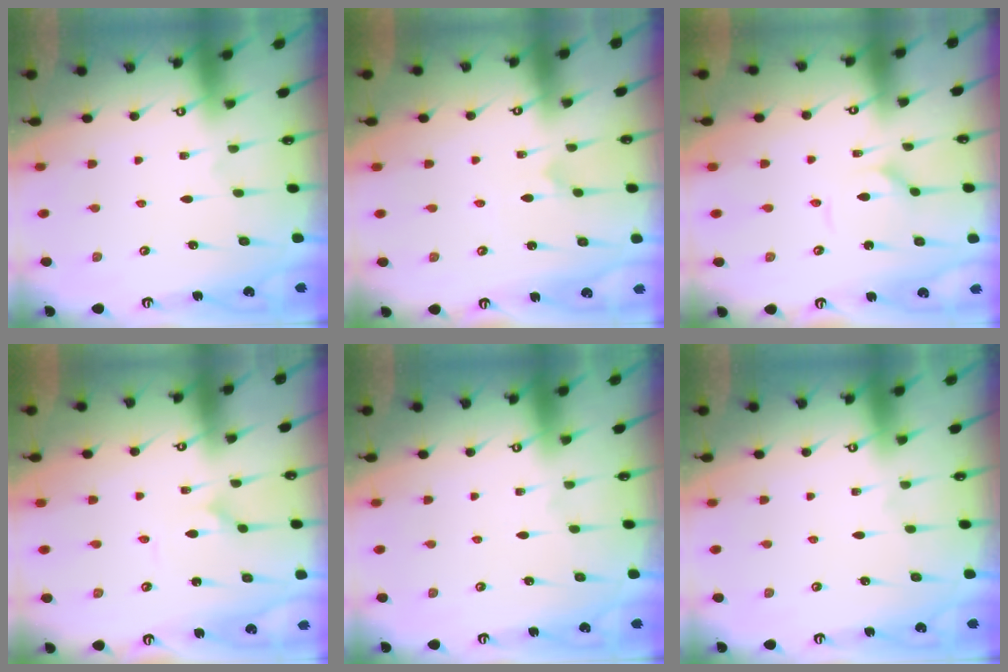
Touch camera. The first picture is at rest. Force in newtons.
{"total": 1.4, "press": 1.4, "slide": 0.1}
{"total": 2.4, "press": 2.4, "slide": 0.3}
{"total": 1.2, "press": 1.2, "slide": 0.1}
{"total": 0.0}
{"total": 0.0}